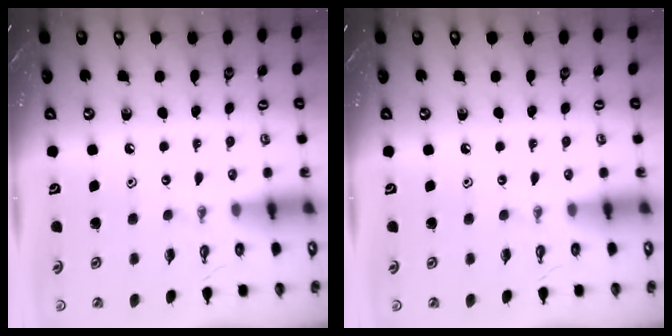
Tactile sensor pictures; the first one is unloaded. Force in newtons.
{"total": 0.0}